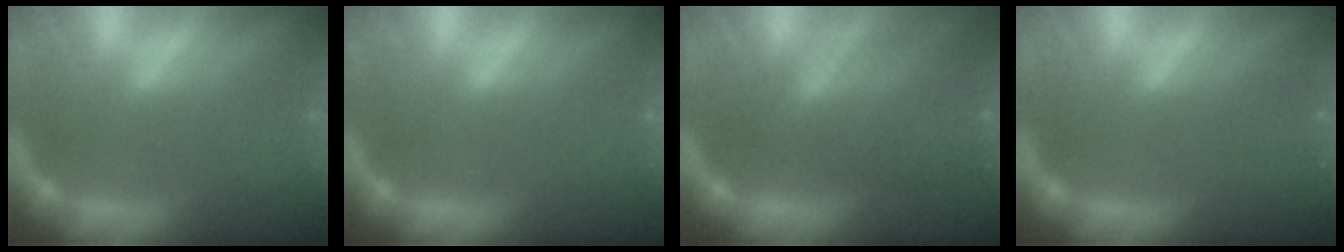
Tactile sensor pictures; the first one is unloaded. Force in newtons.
{"total": 0.0}
{"total": 6.6}
{"total": 1.0}